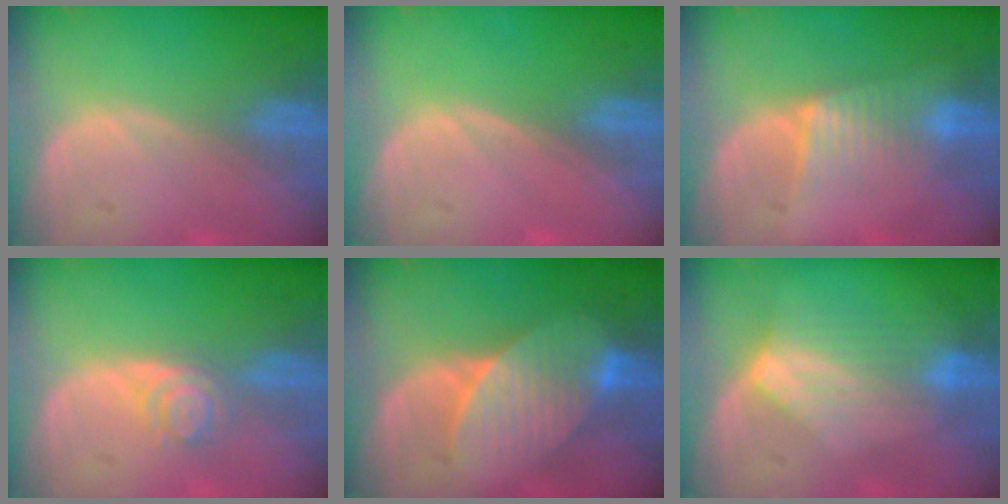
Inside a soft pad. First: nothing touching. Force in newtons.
{"total": 0.0}
{"total": 4.7, "press": 4.6, "slide": 0.7}
{"total": 3.9, "press": 3.5, "slide": 1.9}
{"total": 7.7, "press": 7.6, "slide": 1.6}
{"total": 7.0, "press": 6.5, "slide": 2.7}